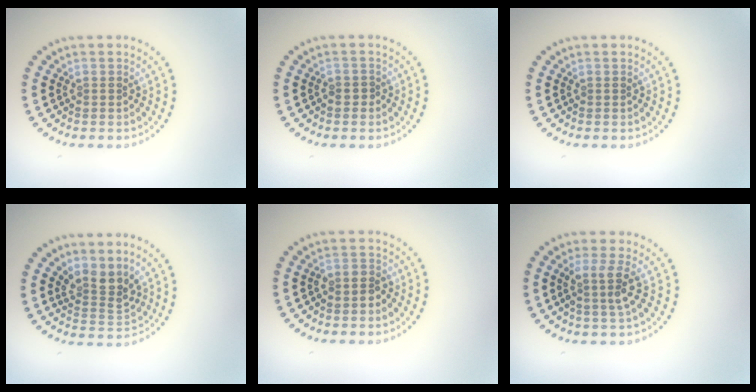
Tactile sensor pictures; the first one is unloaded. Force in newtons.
{"total": 0.8, "press": 0.5, "slide": 0.6}
{"total": 0.0}
{"total": 2.7, "press": 1.9, "slide": 1.9}
{"total": 1.3, "press": 1.1, "slide": 0.7}
{"total": 2.5, "press": 2.0, "slide": 1.6}